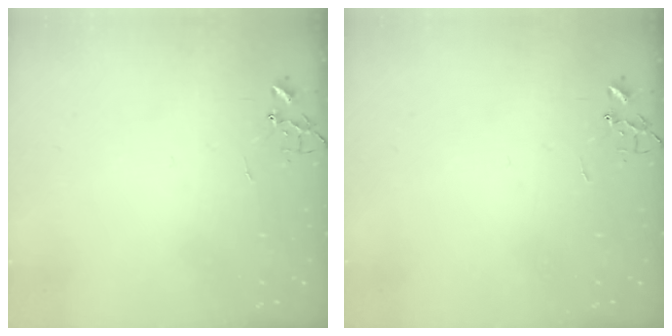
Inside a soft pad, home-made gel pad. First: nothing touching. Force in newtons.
{"total": 0.0}